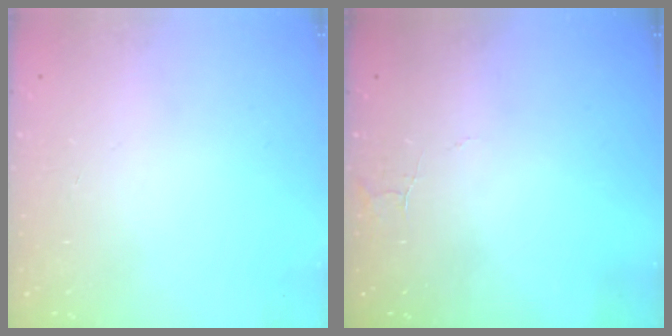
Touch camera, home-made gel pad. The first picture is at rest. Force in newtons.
{"total": 3.8, "press": 3.8, "slide": 0.4}